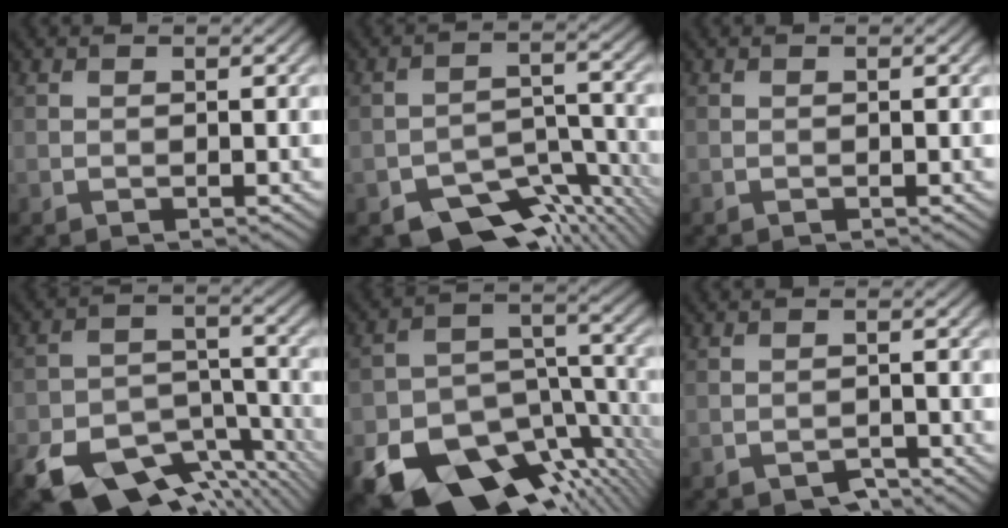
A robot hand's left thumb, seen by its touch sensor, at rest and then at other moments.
{"total": 9.3, "force": [-6.7, 4.6, 4.6], "torque": [-0.061, -0.013, -0.109]}
{"total": 0.0}
{"total": 15.1, "force": [-10.3, 7.5, 8.2], "torque": [-0.179, -0.029, -0.160]}
{"total": 18.0, "force": [-10.7, 10.4, 10.0], "torque": [-0.199, -0.056, -0.152]}
{"total": 1.6, "force": [-1.3, 0.7, 0.6], "torque": [-0.007, 0.000, -0.023]}